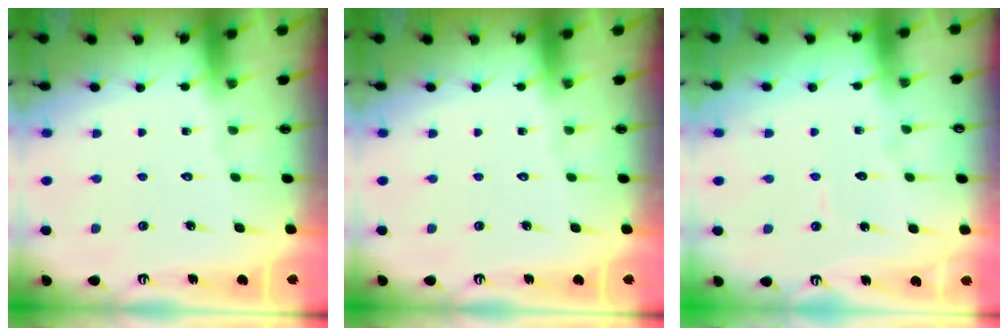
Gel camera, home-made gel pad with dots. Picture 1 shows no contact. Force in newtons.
{"total": 0.0}
{"total": 3.0, "press": 3.0, "slide": 0.3}